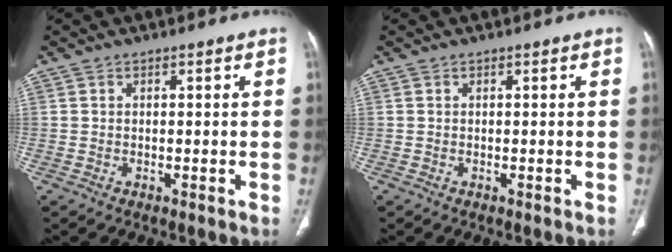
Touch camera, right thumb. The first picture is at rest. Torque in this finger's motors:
{"motor_torque": [0.02, 0.02, -0.01, 0.01, 0.01]}